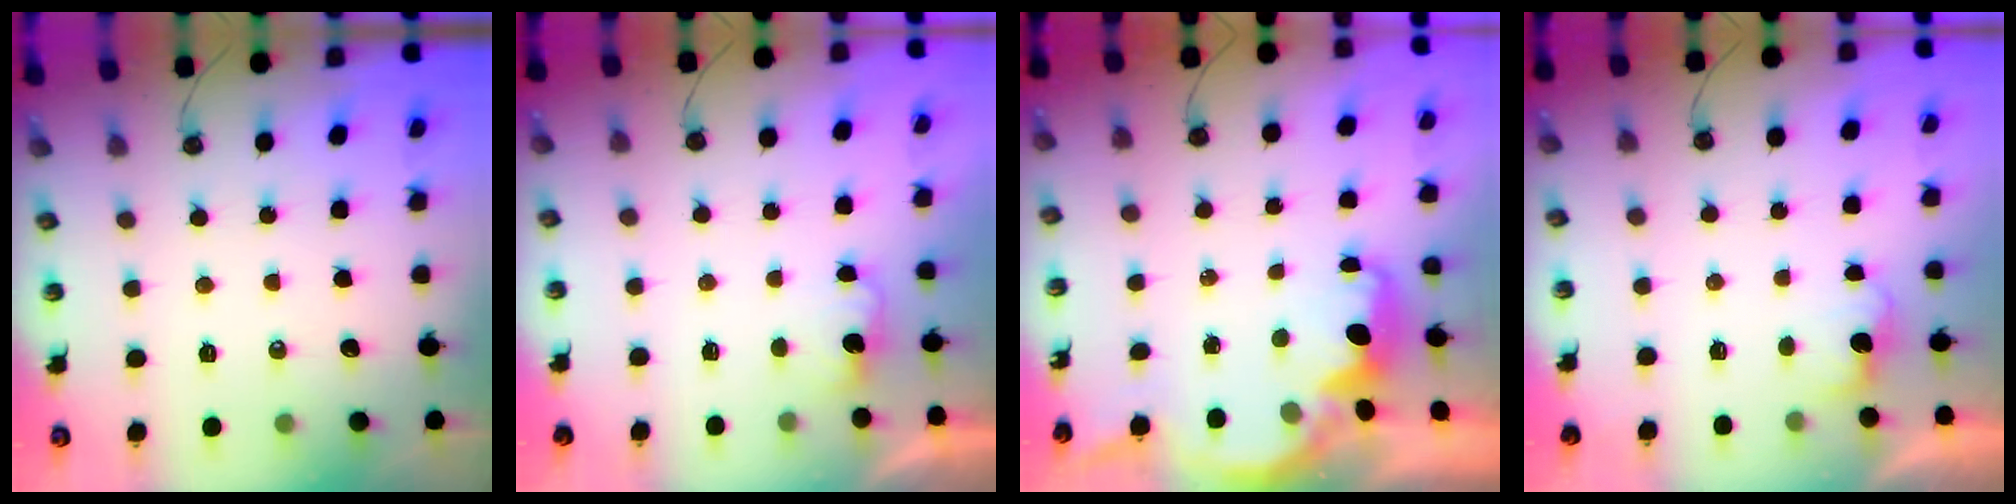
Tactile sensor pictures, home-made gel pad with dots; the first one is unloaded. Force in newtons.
{"total": 1.6, "press": 1.4, "slide": 0.8}
{"total": 2.3, "press": 2.2, "slide": 0.7}
{"total": 1.5, "press": 1.3, "slide": 0.8}